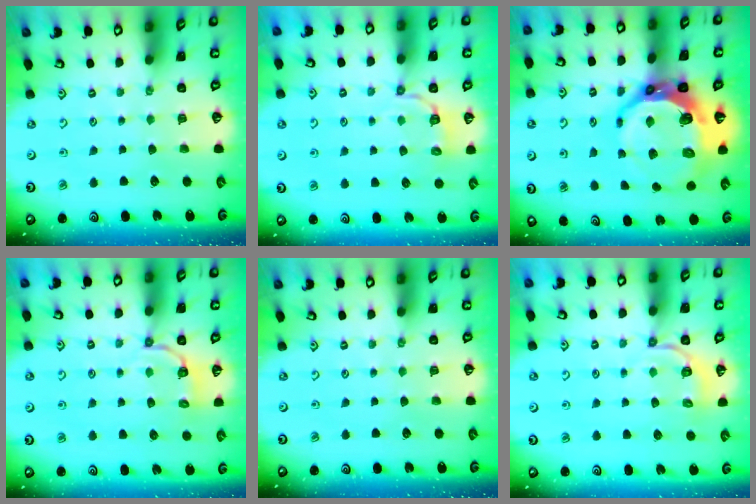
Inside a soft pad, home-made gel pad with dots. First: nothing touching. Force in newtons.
{"total": 3.7, "press": 3.0, "slide": 2.1}
{"total": 16.9, "press": 16.1, "slide": 5.3}
{"total": 4.1, "press": 3.6, "slide": 1.9}
{"total": 0.0}
{"total": 4.2, "press": 3.8, "slide": 1.8}